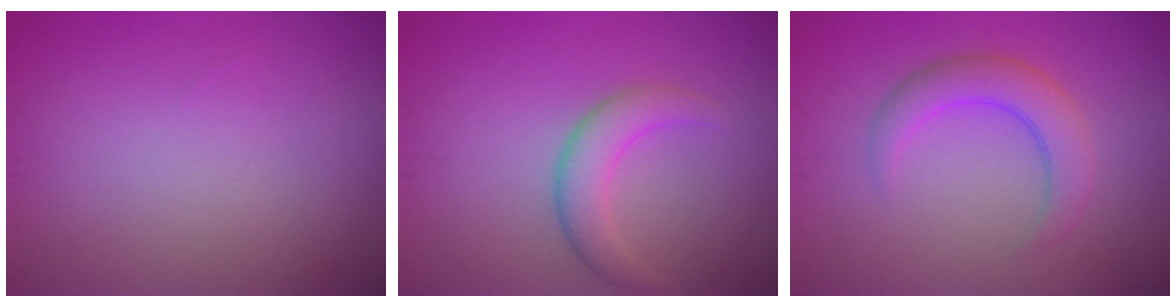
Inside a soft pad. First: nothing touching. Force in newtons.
{"total": 3.1, "press": 3.1, "slide": 0.1}
{"total": 3.8, "press": 3.8, "slide": 0.1}